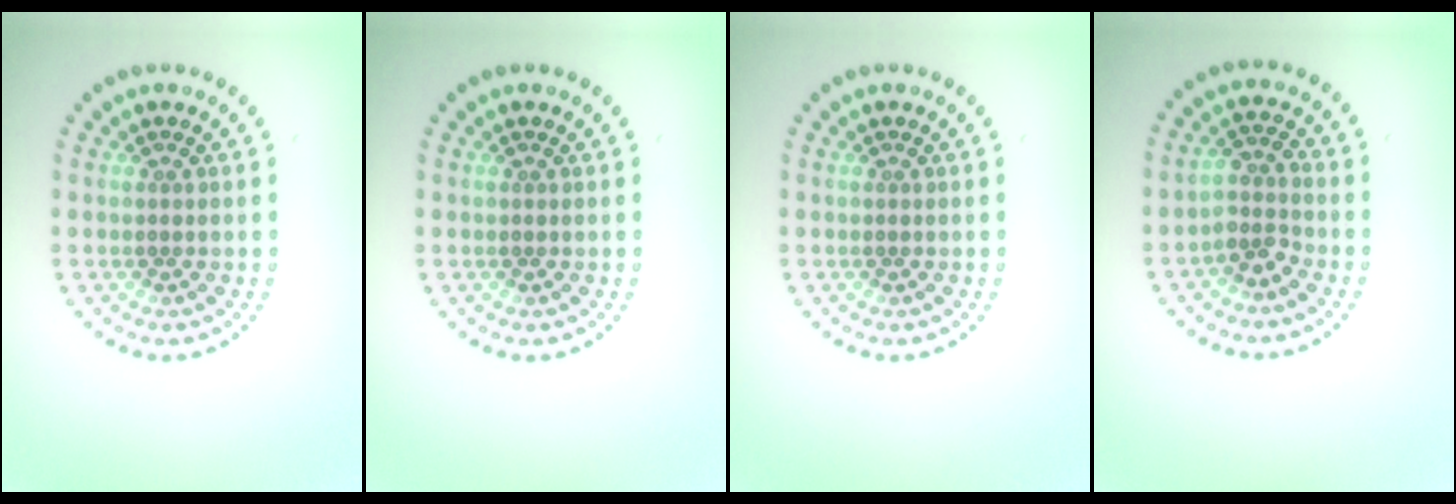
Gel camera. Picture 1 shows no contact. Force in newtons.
{"total": 0.0}
{"total": 0.0}
{"total": 2.2, "press": 1.7, "slide": 1.4}